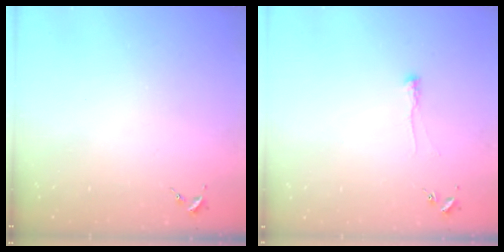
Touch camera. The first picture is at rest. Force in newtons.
{"total": 3.8, "press": 3.8, "slide": 0.7}